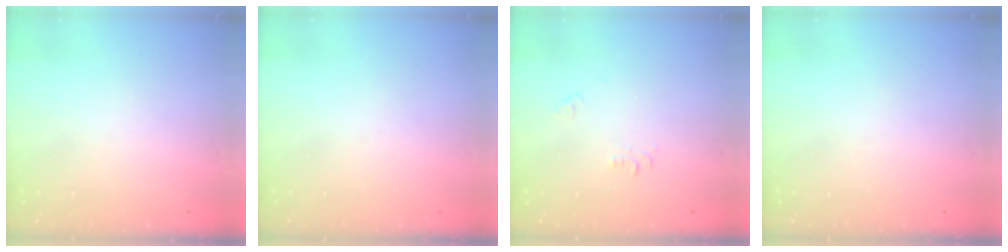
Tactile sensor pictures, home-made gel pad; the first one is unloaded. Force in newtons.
{"total": 0.0}
{"total": 3.9, "press": 3.9, "slide": 0.6}
{"total": 0.0}